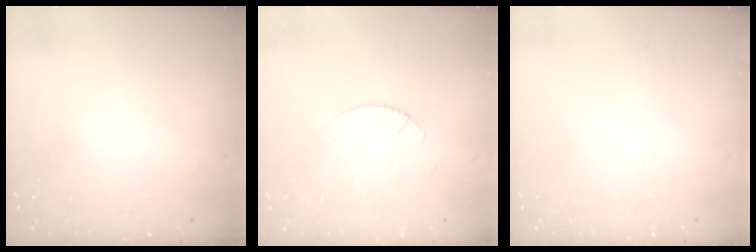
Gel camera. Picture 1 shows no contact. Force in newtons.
{"total": 1.8, "press": 1.8, "slide": 0.2}
{"total": 0.0}